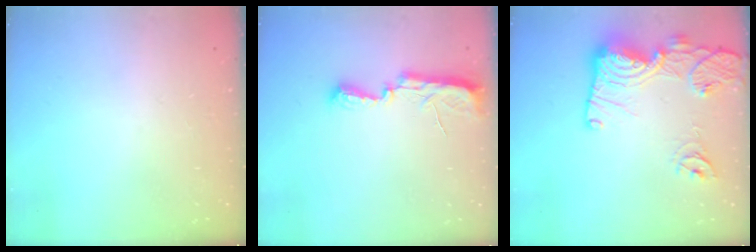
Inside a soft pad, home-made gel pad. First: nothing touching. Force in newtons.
{"total": 7.9, "press": 7.8, "slide": 0.8}
{"total": 18.6, "press": 18.6, "slide": 1.6}